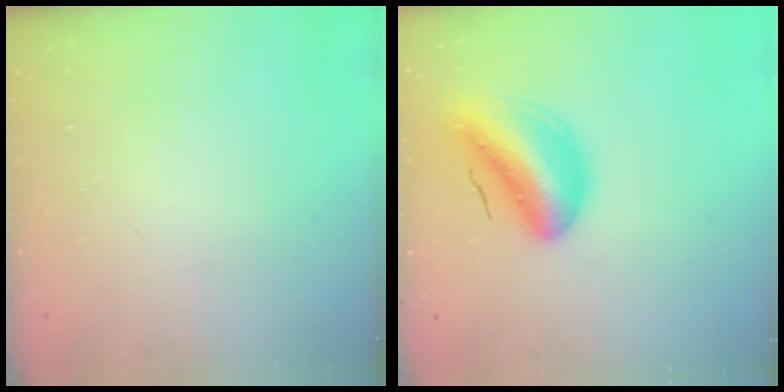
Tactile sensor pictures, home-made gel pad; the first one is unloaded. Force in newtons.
{"total": 11.2, "press": 10.6, "slide": 3.7}